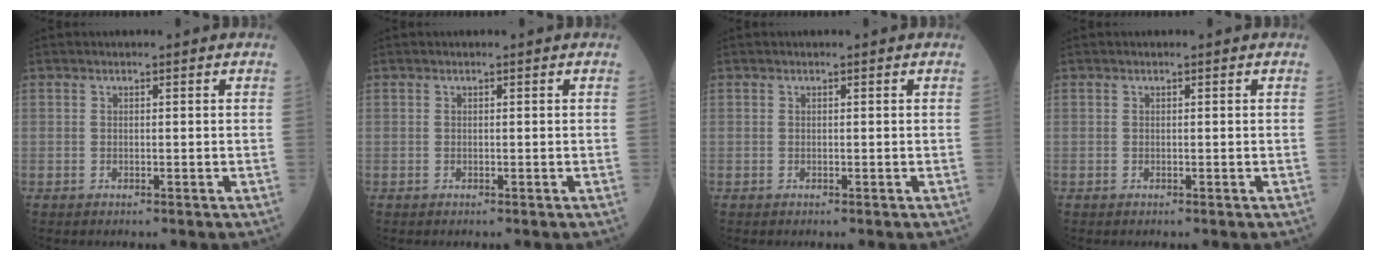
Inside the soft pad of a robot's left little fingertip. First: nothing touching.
{"total": 0.0}
{"total": 0.0}
{"total": 0.0}